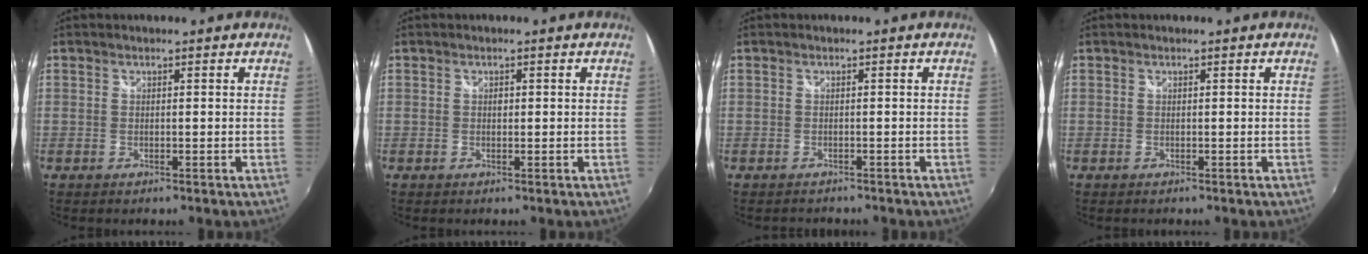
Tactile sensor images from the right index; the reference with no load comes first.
{"total": 0.5, "force": [0.0, 0.5, 0.2], "torque": [-0.002, 0.001, 0.000]}
{"total": 1.8, "force": [-1.8, 0.4, 0.2], "torque": [-0.008, -0.011, -0.024]}
{"total": 0.0}